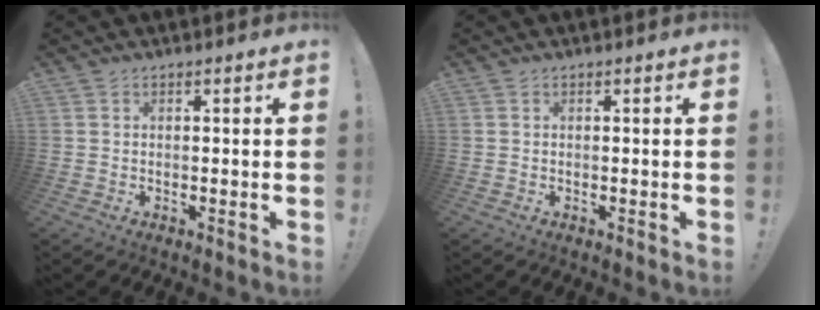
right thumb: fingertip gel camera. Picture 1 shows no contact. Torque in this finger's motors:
{"motor_torque": [0.00, -0.01, 0.00, 0.00, 0.07]}